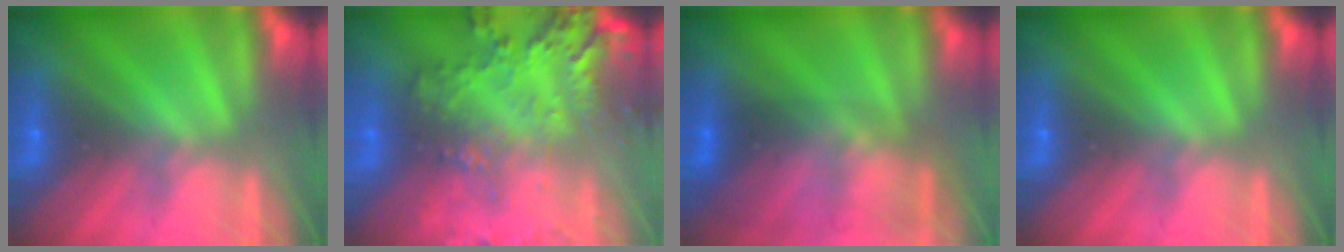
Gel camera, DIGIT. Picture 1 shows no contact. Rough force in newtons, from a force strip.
{"total": 7.3}
{"total": 2.9}
{"total": 0.0}